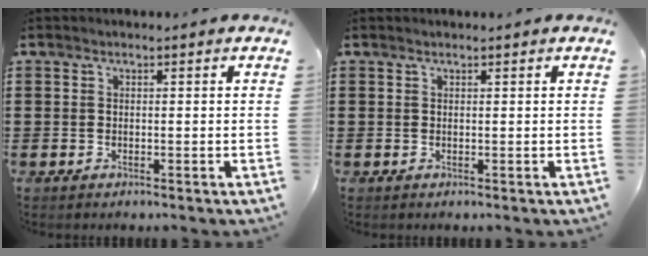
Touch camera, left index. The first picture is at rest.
{"total": 0.0}